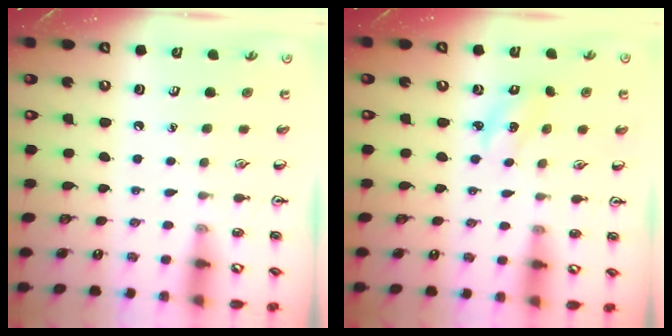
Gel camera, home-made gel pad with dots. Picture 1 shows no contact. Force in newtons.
{"total": 2.2, "press": 2.1, "slide": 0.4}